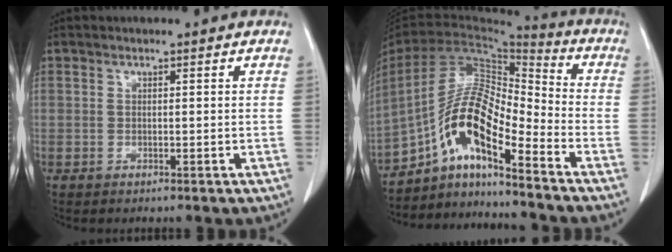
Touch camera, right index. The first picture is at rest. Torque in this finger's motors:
{"motor_torque": [1.62, -0.52, 0.47, 0.16]}